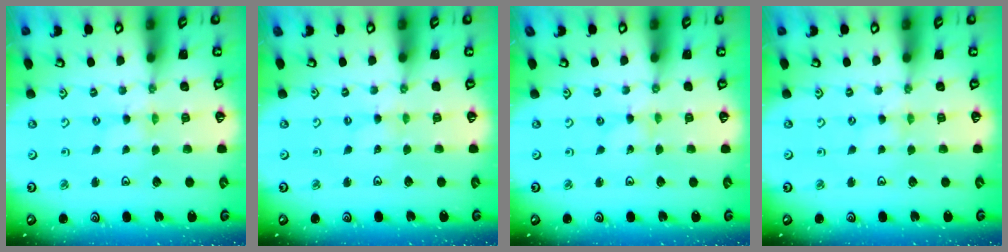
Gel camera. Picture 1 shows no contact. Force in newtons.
{"total": 1.1, "press": 1.0, "slide": 0.3}
{"total": 0.0}
{"total": 1.2, "press": 1.1, "slide": 0.3}